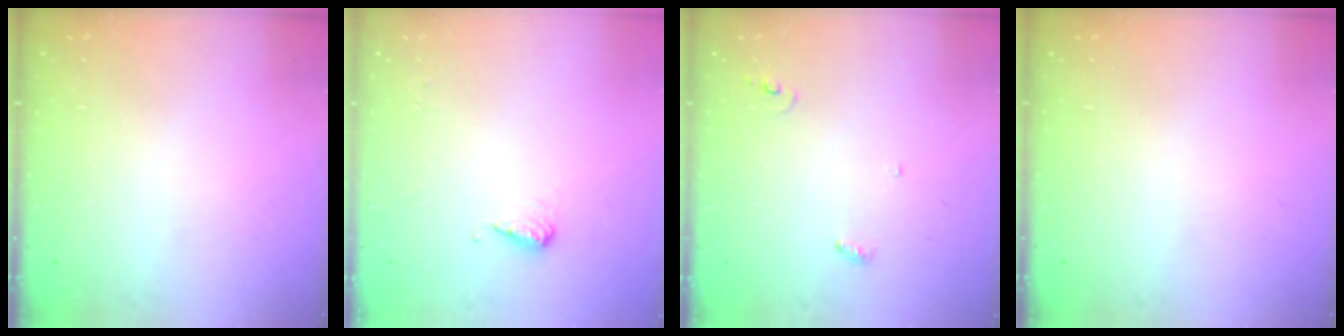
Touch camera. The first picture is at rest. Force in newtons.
{"total": 5.2, "press": 5.1, "slide": 0.9}
{"total": 3.4, "press": 3.4, "slide": 0.2}
{"total": 0.0}